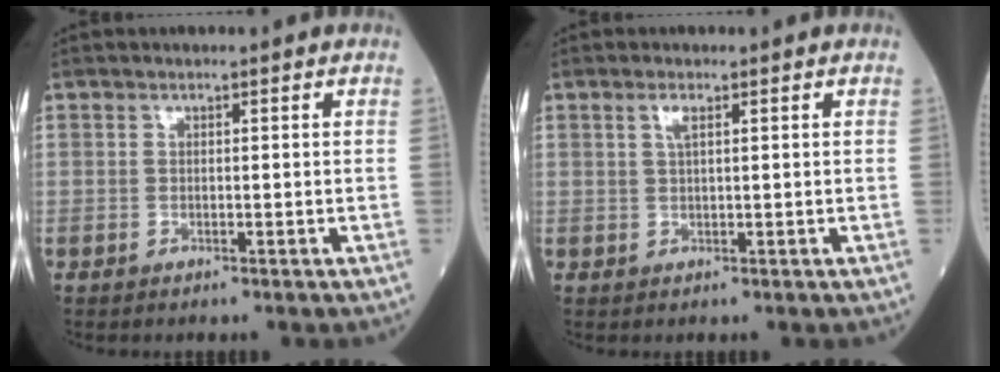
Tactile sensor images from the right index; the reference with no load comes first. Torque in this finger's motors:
{"motor_torque": [0.09, 0.13, 0.02, 0.03]}